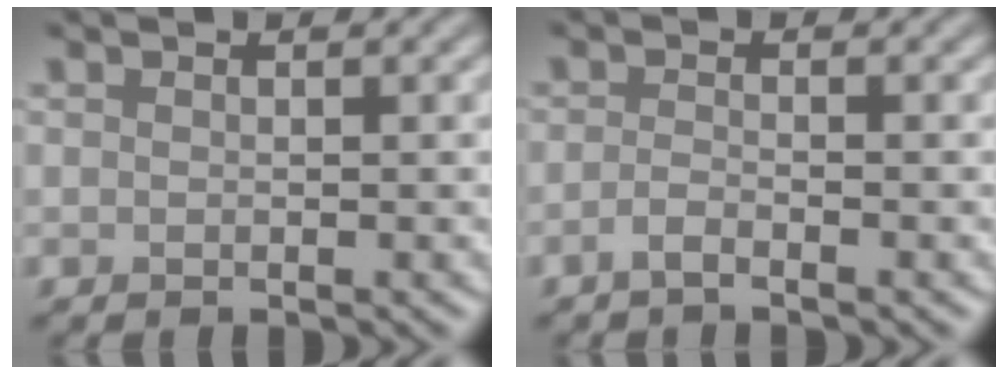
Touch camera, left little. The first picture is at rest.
{"total": 1.2, "force": [-0.8, 0.2, 0.8], "torque": [-0.019, 0.003, -0.021]}